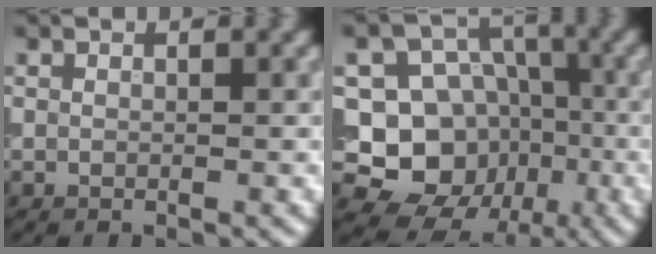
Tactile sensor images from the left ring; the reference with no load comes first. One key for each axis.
{"total": 12.1, "fx": -3.4, "fy": 10.7, "fz": 4.6, "tx": -0.075, "ty": 0.008, "tz": -0.083}